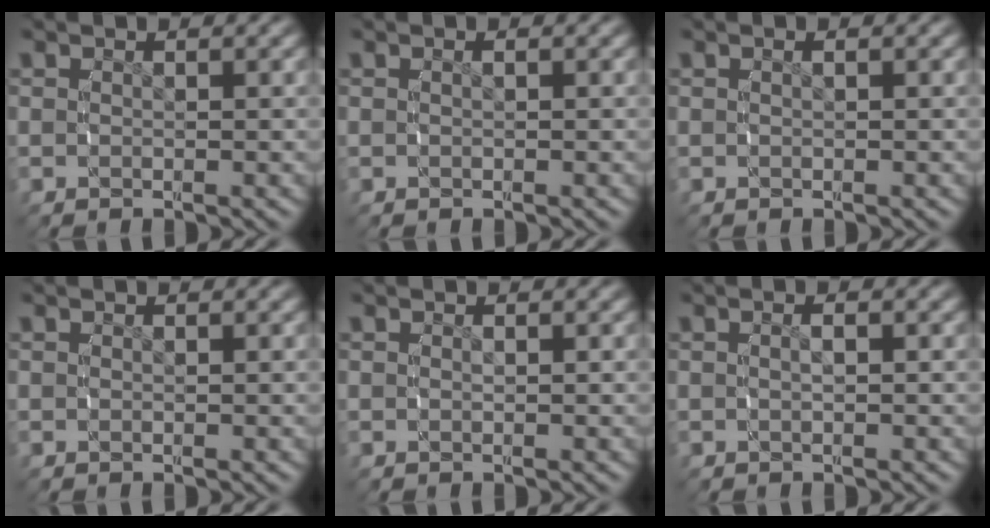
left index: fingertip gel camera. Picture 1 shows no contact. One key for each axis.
{"total": 0.0}
{"total": 0.0}
{"total": 0.0}
{"total": 0.0}
{"total": 0.9, "fx": -0.2, "fy": 0.1, "fz": 0.9, "tx": -0.017, "ty": -0.002, "tz": 0.000}